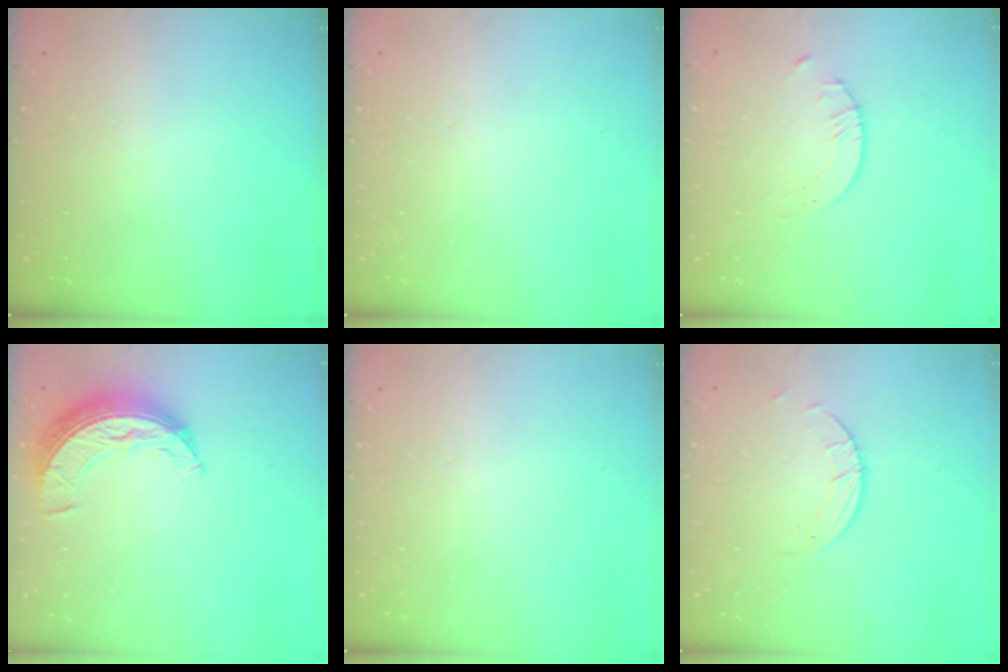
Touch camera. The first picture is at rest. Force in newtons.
{"total": 0.0}
{"total": 1.7, "press": 1.7, "slide": 0.2}
{"total": 9.5, "press": 9.5, "slide": 0.5}
{"total": 0.0}
{"total": 1.9, "press": 1.9, "slide": 0.1}